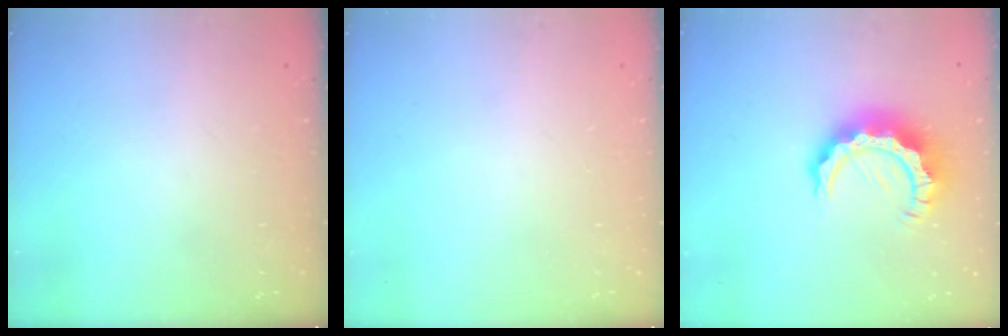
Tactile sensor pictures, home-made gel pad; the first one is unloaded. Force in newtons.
{"total": 0.0}
{"total": 11.8, "press": 11.8, "slide": 0.9}